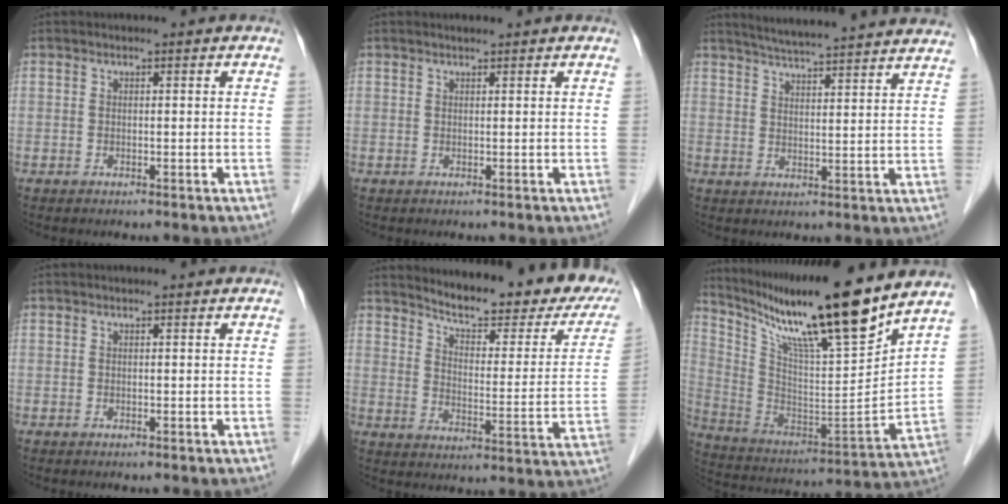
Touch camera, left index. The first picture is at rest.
{"total": 0.8, "force": [0.8, 0.1, 0.4], "torque": [-0.013, 0.004, 0.015]}
{"total": 19.3, "force": [17.8, -0.1, 7.3], "torque": [-0.119, -0.004, 0.229]}
{"total": 0.0}
{"total": 21.1, "force": [18.2, 4.0, 10.0], "torque": [-0.127, -0.046, 0.224]}
{"total": 21.6, "force": [17.0, 0.1, 13.2], "torque": [-0.233, -0.018, 0.293]}